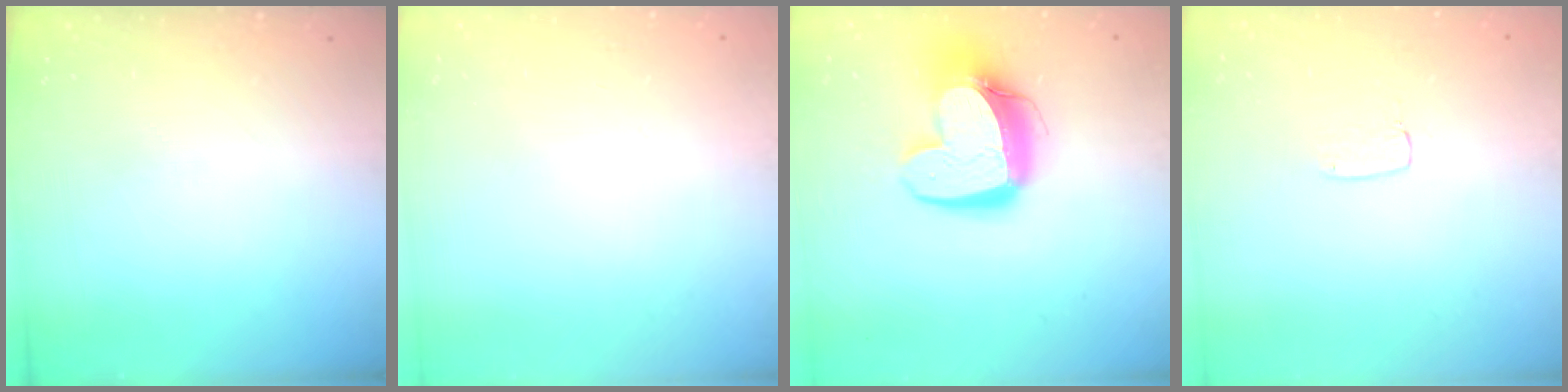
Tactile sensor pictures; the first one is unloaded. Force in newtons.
{"total": 0.0}
{"total": 15.2, "press": 15.2, "slide": 1.4}
{"total": 3.2, "press": 3.2, "slide": 0.2}